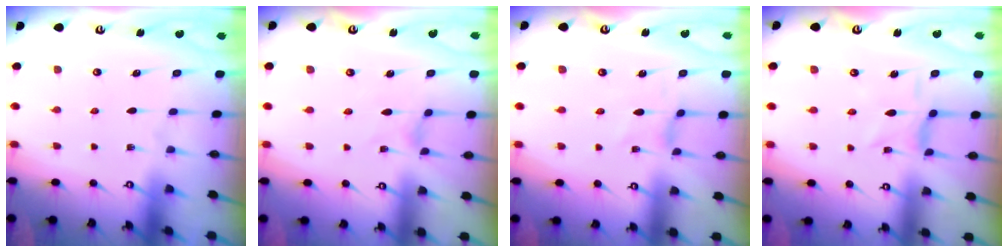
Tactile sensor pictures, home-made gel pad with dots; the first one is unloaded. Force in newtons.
{"total": 0.0}
{"total": 1.5, "press": 1.5, "slide": 0.3}
{"total": 2.1, "press": 2.1, "slide": 0.6}